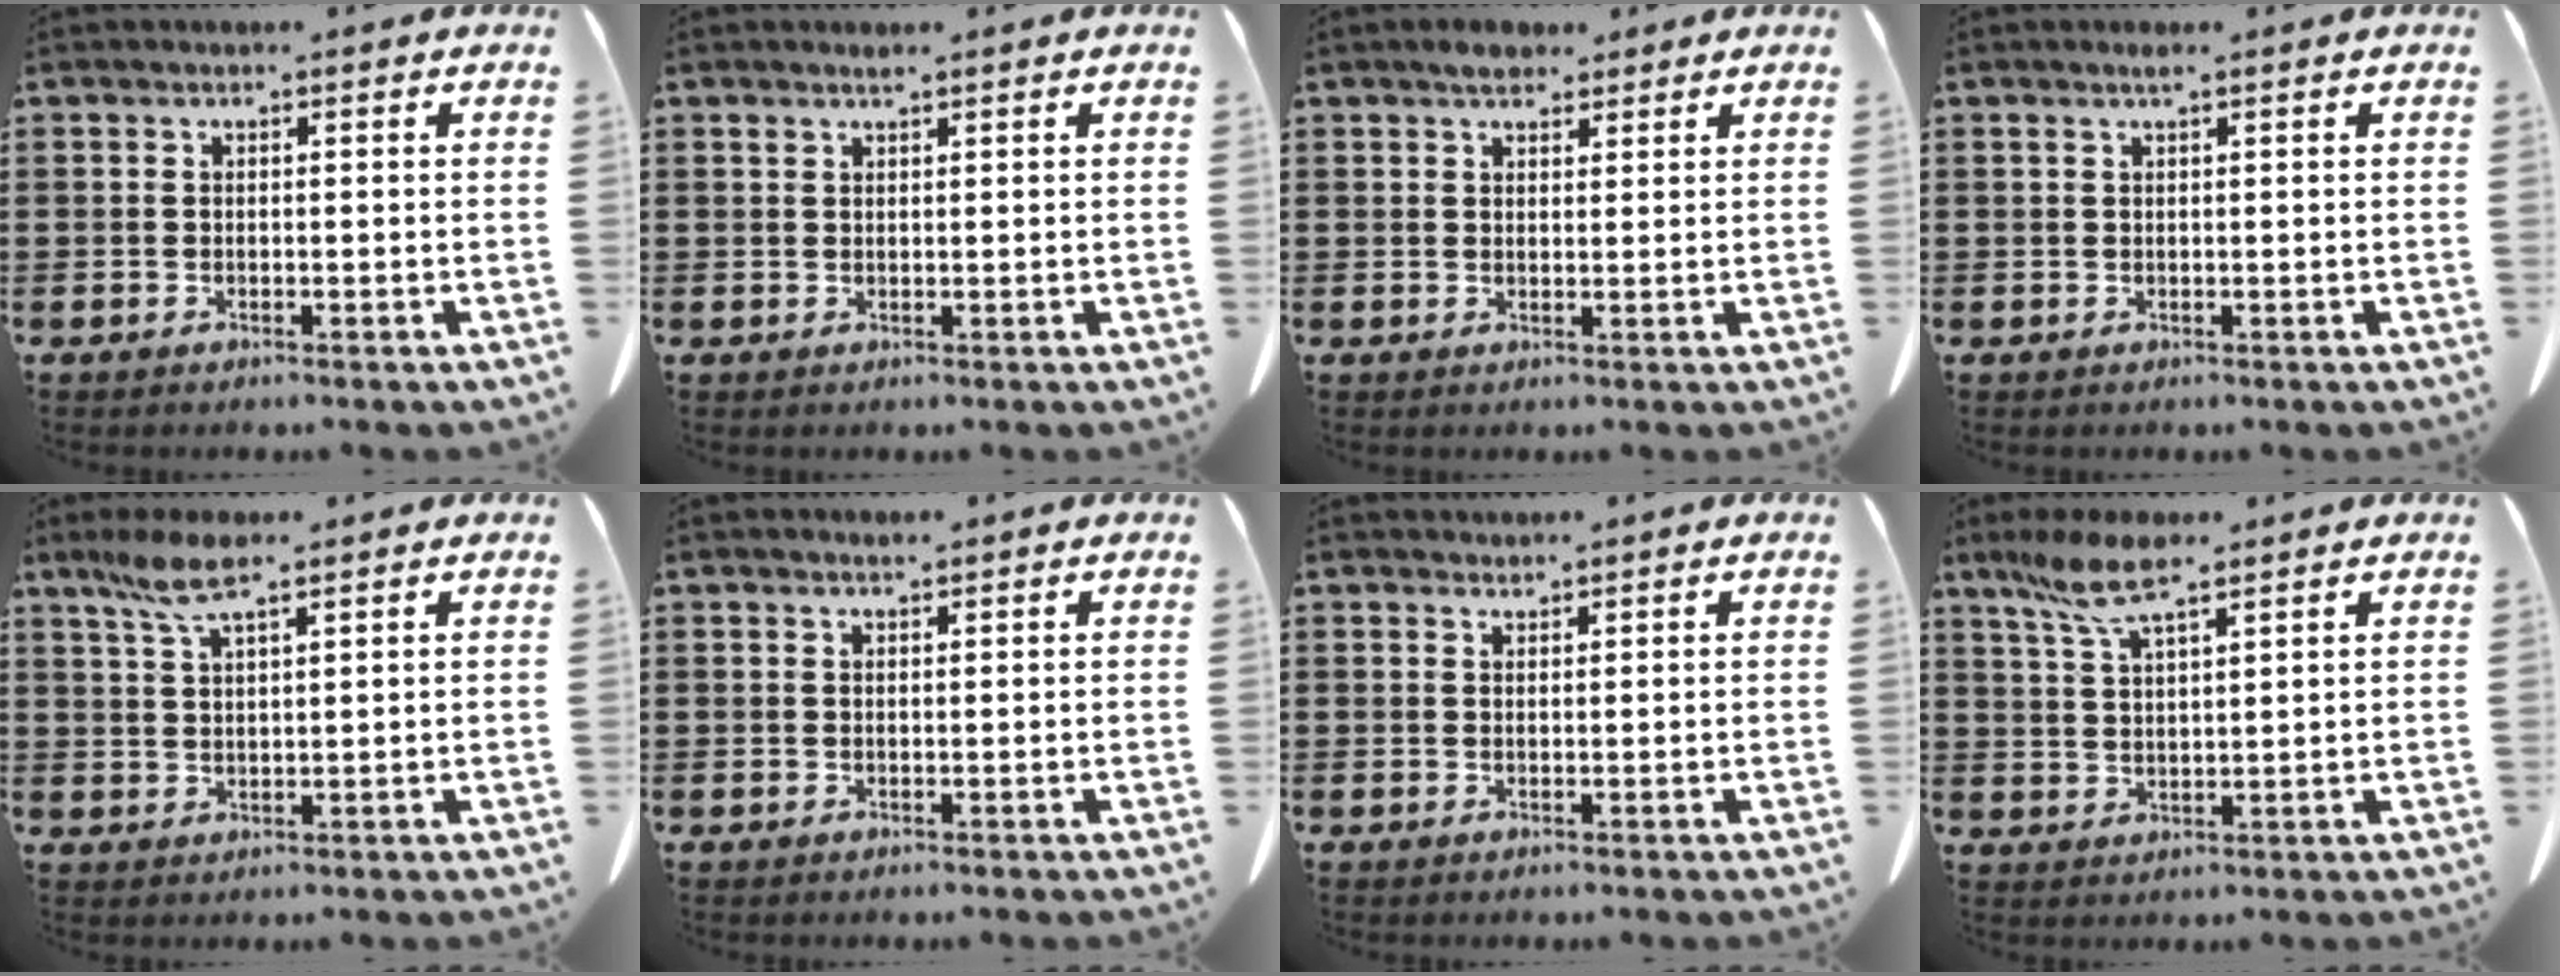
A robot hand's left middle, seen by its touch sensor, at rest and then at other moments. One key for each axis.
{"total": 0.9, "fx": 0.8, "fy": 0.2, "fz": 0.4, "tx": -0.010, "ty": 0.000, "tz": 0.015}
{"total": 3.0, "fx": 2.5, "fy": 1.2, "fz": 1.0, "tx": -0.018, "ty": 0.002, "tz": 0.045}
{"total": 0.9, "fx": 0.5, "fy": 0.0, "fz": 0.8, "tx": -0.015, "ty": 0.001, "tz": 0.009}
{"total": 5.7, "fx": 3.7, "fy": 1.0, "fz": 4.2, "tx": -0.091, "ty": 0.001, "tz": 0.067}
{"total": 0.8, "fx": 0.7, "fy": 0.1, "fz": 0.3, "tx": -0.007, "ty": 0.001, "tz": 0.014}
{"total": 1.0, "fx": 1.0, "fy": 0.0, "fz": 0.0, "tx": -0.002, "ty": -0.001, "tz": 0.021}
{"total": 6.5, "fx": 4.4, "fy": 1.2, "fz": 4.7, "tx": -0.111, "ty": -0.004, "tz": 0.076}